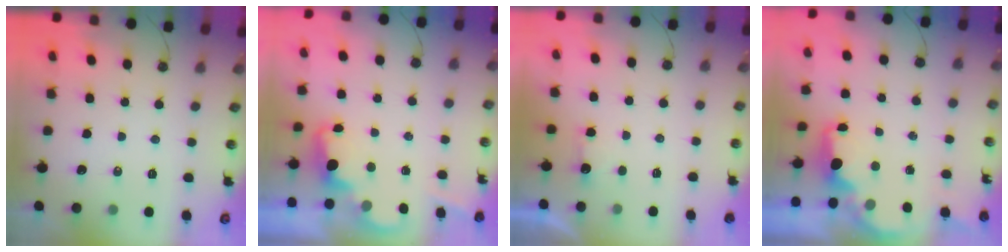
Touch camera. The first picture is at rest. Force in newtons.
{"total": 2.3, "press": 2.2, "slide": 0.6}
{"total": 1.8, "press": 1.6, "slide": 0.9}
{"total": 2.5, "press": 2.3, "slide": 0.8}